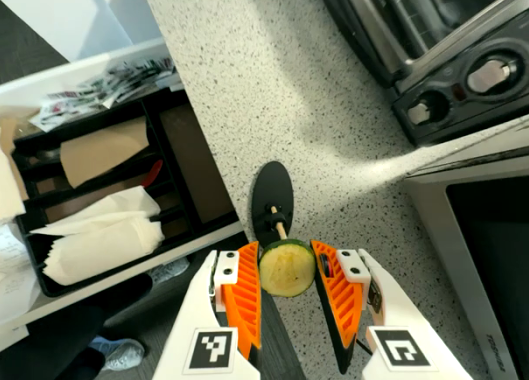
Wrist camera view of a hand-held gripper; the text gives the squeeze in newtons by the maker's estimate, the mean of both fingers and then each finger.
{"total": 10.5, "left": 10.9, "right": 10.1}